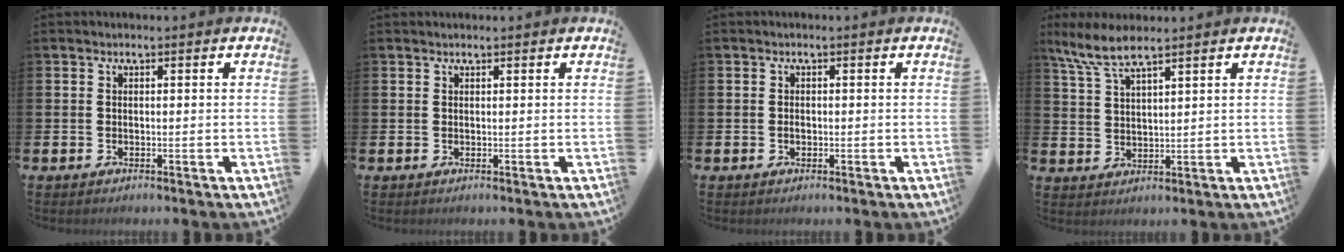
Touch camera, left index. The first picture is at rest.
{"total": 0.5, "force": [0.5, 0.0, 0.1], "torque": [0.000, 0.001, 0.009]}
{"total": 0.6, "force": [-0.2, 0.5, 0.4], "torque": [-0.014, 0.004, -0.003]}
{"total": 6.3, "force": [5.3, 1.0, 3.4], "torque": [-0.085, -0.009, 0.096]}